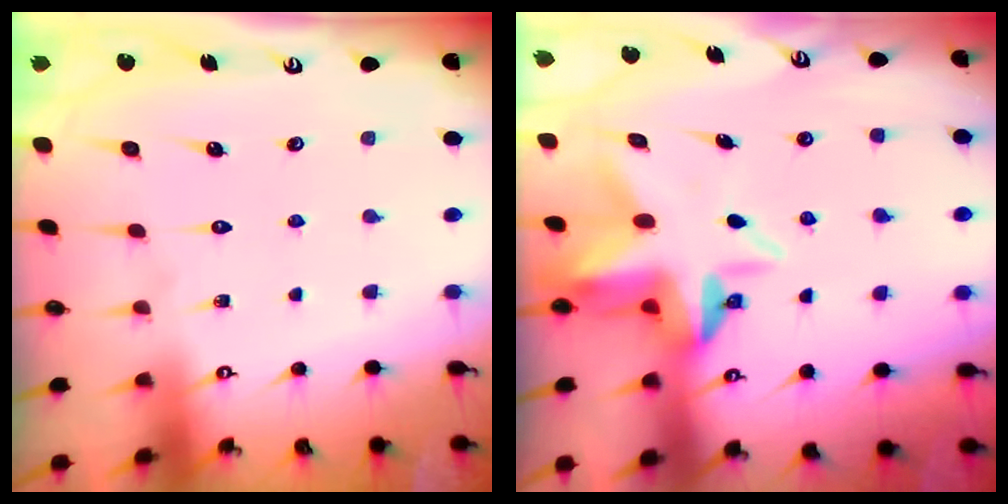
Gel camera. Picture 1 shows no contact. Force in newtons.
{"total": 6.2, "press": 6.1, "slide": 1.2}